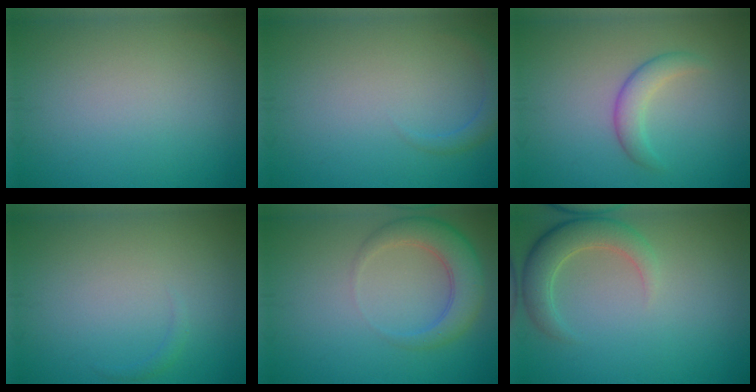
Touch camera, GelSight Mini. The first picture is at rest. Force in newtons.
{"total": 1.5, "press": 1.5, "slide": 0.1}
{"total": 2.3, "press": 2.3, "slide": 0.0}
{"total": 0.6, "press": 0.6, "slide": 0.1}
{"total": 4.2, "press": 4.2, "slide": 0.5}
{"total": 3.9, "press": 3.9, "slide": 0.5}